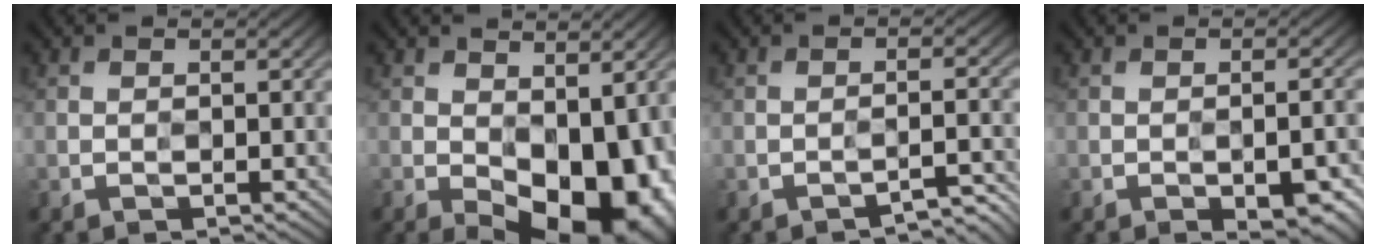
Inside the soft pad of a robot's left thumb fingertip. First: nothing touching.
{"total": 13.6, "force": [-3.2, 7.6, 10.8], "torque": [-0.147, -0.021, -0.026]}
{"total": 2.3, "force": [-2.0, 0.1, 1.2], "torque": [-0.006, 0.014, -0.030]}
{"total": 5.2, "force": [-2.7, 2.0, 4.0], "torque": [-0.046, -0.001, -0.025]}